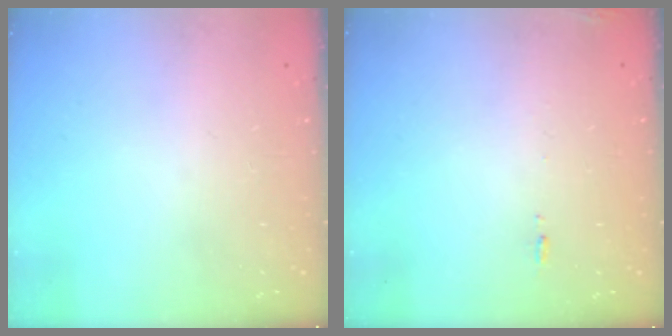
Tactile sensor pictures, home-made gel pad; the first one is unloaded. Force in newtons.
{"total": 6.6, "press": 6.3, "slide": 1.9}